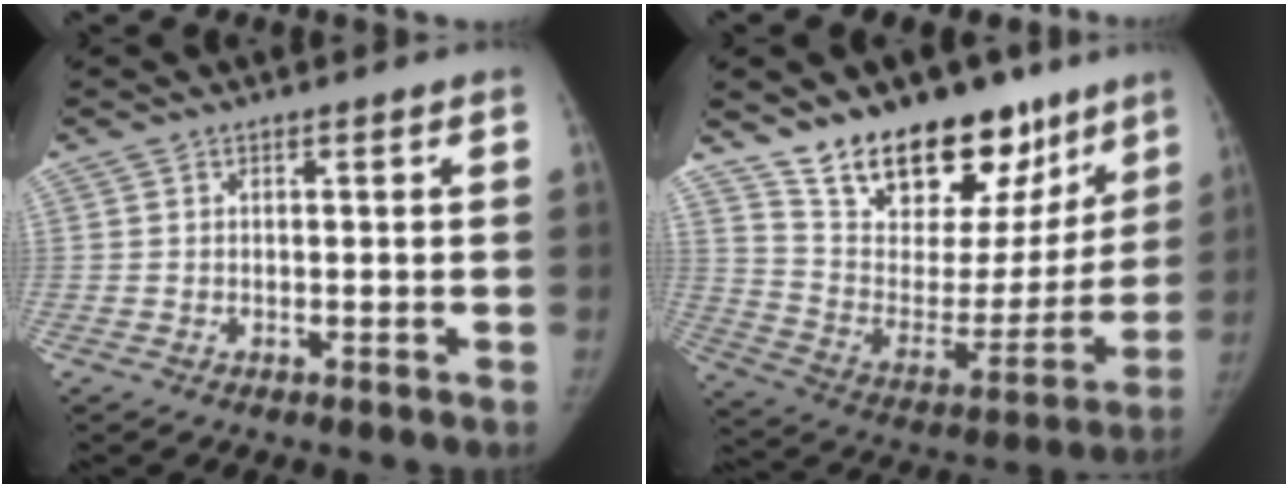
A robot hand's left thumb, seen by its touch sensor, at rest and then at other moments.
{"total": 26.2, "force": [18.3, 13.2, 13.4], "torque": [-0.155, -0.083, 0.297]}